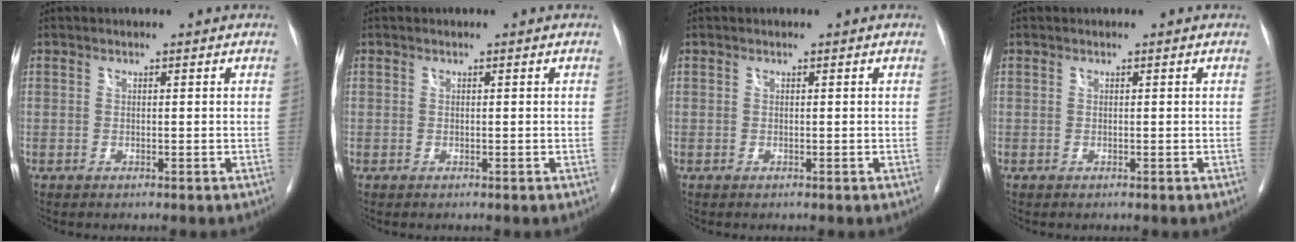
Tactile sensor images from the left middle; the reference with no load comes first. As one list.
[{"total": 0.0}, {"total": 0.0}, {"total": 0.0}]